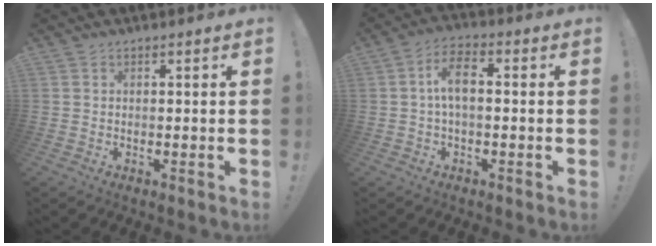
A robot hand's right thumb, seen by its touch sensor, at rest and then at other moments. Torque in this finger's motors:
{"motor_torque": [-0.05, 0.39, 0.44, -0.58, 0.02]}